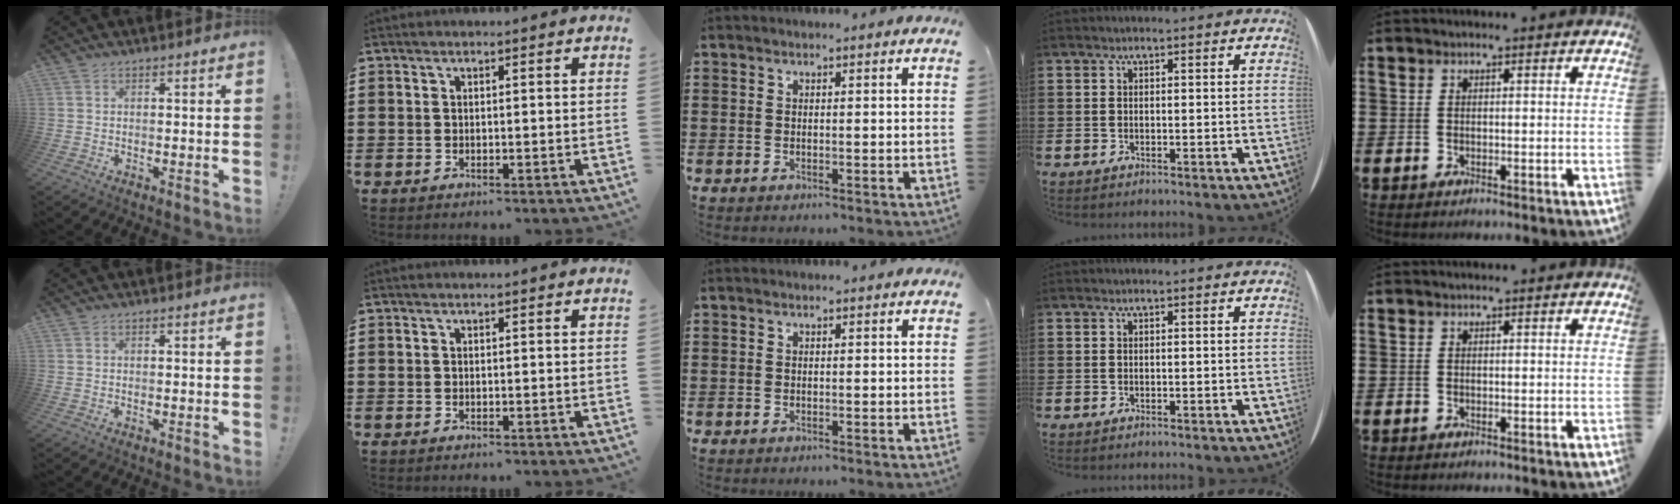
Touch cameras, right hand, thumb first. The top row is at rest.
{}